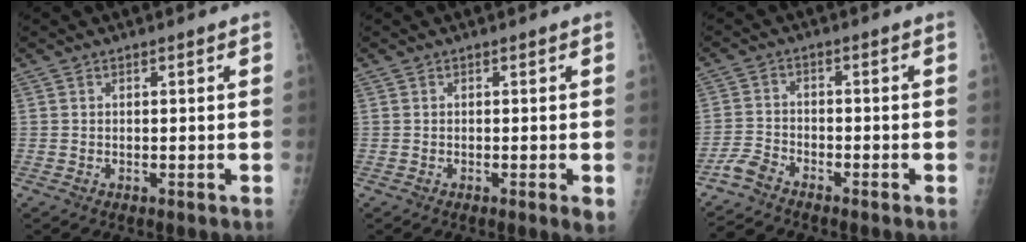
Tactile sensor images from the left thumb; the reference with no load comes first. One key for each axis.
{"total": 1.9, "fx": -0.4, "fy": 0.2, "fz": 1.9, "tx": -0.032, "ty": -0.007, "tz": -0.007}
{"total": 3.4, "fx": -3.4, "fy": 0.6, "fz": 0.4, "tx": -0.018, "ty": 0.007, "tz": -0.073}